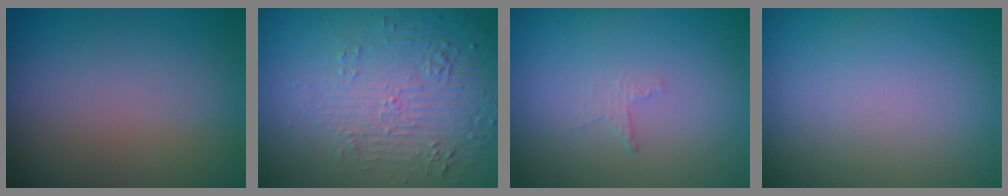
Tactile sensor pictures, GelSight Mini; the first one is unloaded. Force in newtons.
{"total": 5.8, "press": 3.7, "slide": 4.4}
{"total": 0.9, "press": 0.8, "slide": 0.3}
{"total": 0.0}